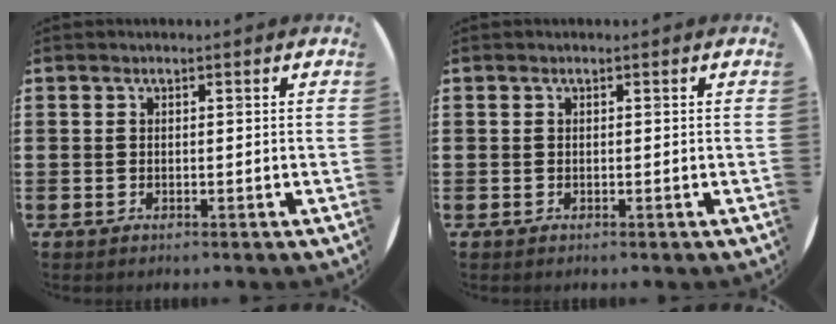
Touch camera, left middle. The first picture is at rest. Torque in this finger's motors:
{"motor_torque": [0.14, -0.12, 0.01, 0.01]}